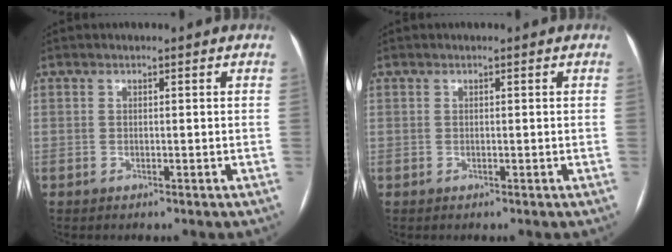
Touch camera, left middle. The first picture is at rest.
{"total": 0.0}